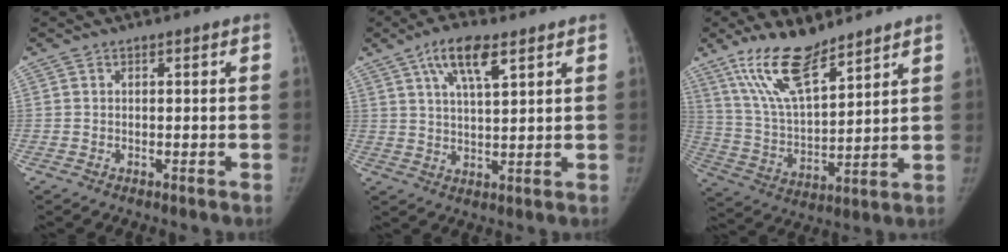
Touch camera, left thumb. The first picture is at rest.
{"total": 8.5, "force": [4.7, 2.8, 6.5], "torque": [-0.111, -0.014, 0.086]}
{"total": 14.7, "force": [10.7, 4.7, 9.0], "torque": [-0.149, -0.055, 0.214]}